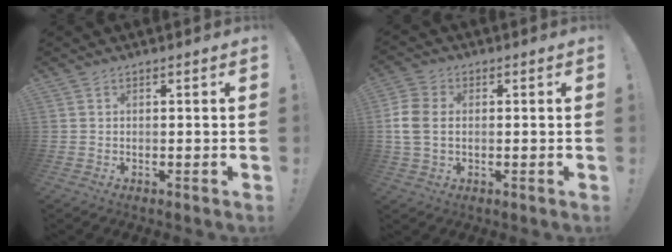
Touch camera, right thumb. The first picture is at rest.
{"total": 8.4, "force": [0.2, 6.2, 5.8], "torque": [-0.130, 0.003, 0.008]}